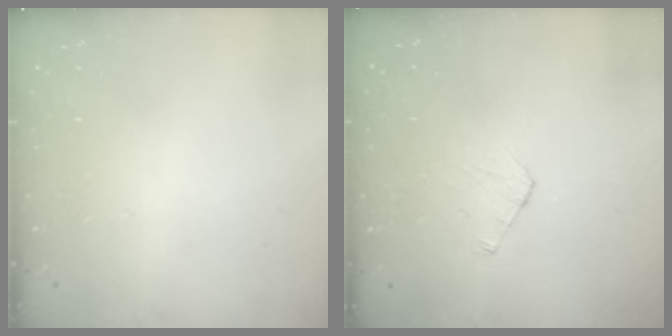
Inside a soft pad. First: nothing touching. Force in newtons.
{"total": 3.8, "press": 3.8, "slide": 0.3}